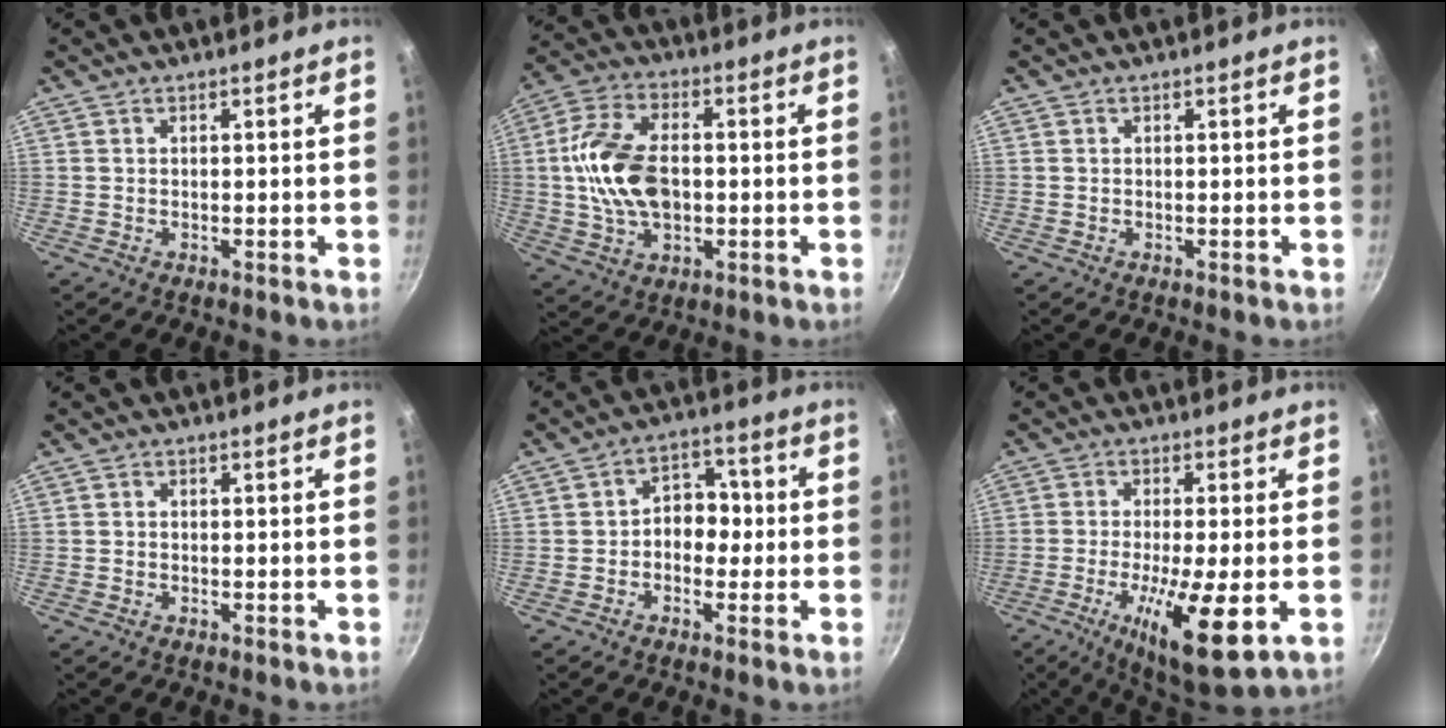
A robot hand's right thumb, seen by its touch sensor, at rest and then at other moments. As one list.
[{"total": 14.7, "force": [-0.1, 9.1, 11.6], "torque": [-0.210, 0.021, -0.010]}, {"total": 0.0}, {"total": 0.5, "force": [-0.2, 0.4, 0.2], "torque": [-0.003, 0.002, -0.003]}, {"total": 6.8, "force": [-0.6, 5.3, 4.3], "torque": [-0.010, 0.022, -0.022]}, {"total": 14.4, "force": [-4.2, 3.4, 13.3], "torque": [-0.223, -0.005, -0.068]}]